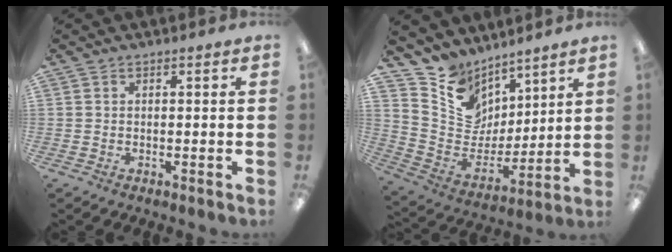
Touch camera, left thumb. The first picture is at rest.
{"total": 11.3, "force": [7.4, 8.3, 2.2], "torque": [-0.059, -0.070, 0.149]}